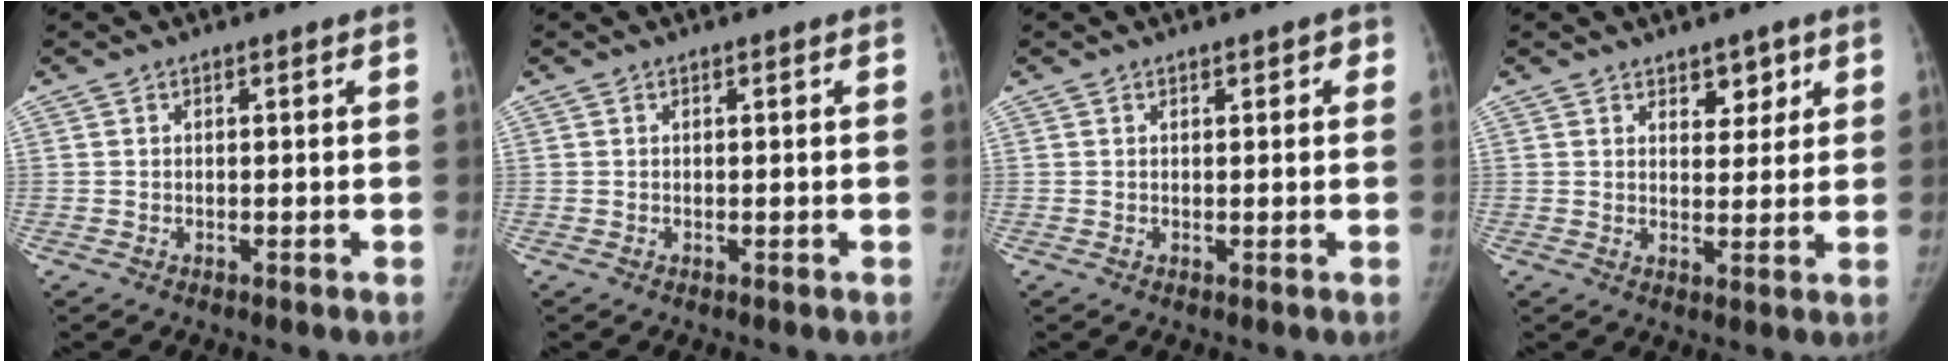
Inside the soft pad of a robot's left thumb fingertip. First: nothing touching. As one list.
[{"total": 0.0}, {"total": 1.4, "force": [0.6, 0.7, 1.0], "torque": [-0.003, 0.001, 0.007]}, {"total": 4.3, "force": [2.6, 2.7, 2.1], "torque": [0.002, -0.017, 0.040]}]